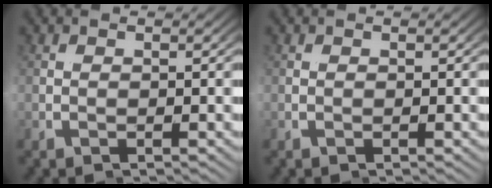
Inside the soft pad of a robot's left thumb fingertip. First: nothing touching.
{"total": 0.0}